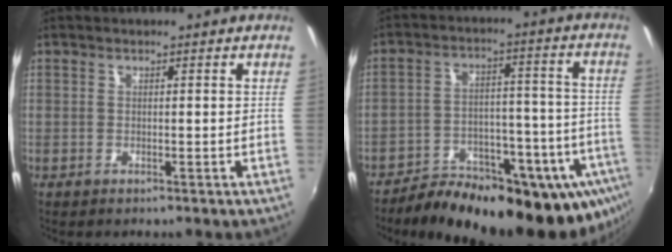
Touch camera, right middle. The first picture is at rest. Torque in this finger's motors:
{"motor_torque": [1.16, -0.98, 1.05, 0.21]}